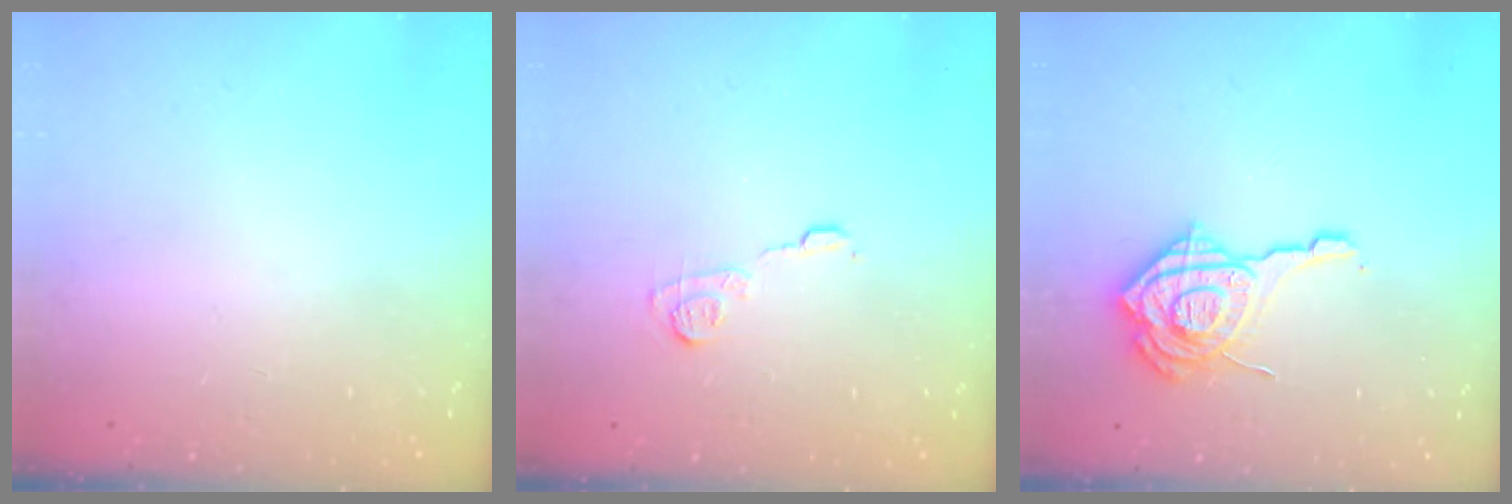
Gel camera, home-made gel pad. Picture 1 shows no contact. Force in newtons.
{"total": 7.4, "press": 7.3, "slide": 0.6}
{"total": 16.7, "press": 16.6, "slide": 1.5}